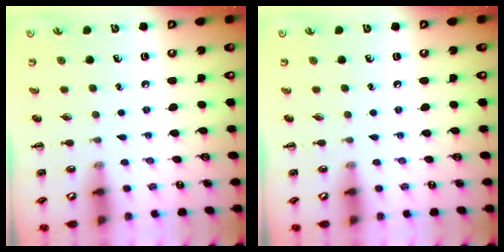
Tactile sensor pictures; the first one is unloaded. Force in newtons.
{"total": 0.0}